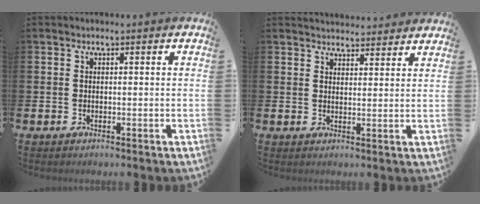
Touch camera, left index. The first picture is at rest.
{"total": 3.4, "force": [3.3, 0.7, 0.1], "torque": [0.003, -0.023, 0.058]}